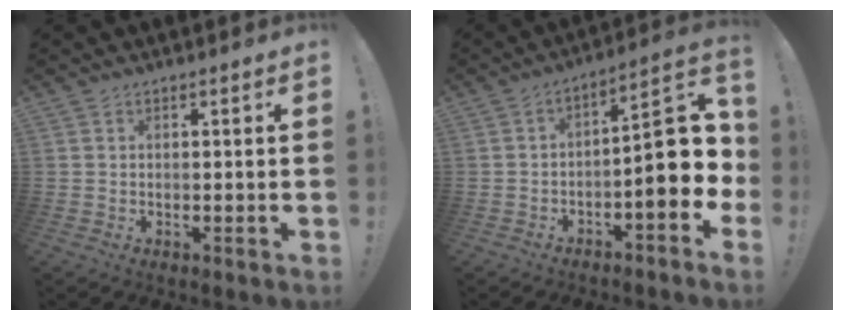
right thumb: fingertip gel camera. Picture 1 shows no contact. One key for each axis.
{"total": 14.7, "fx": -1.7, "fy": 4.8, "fz": 13.8, "tx": -0.169, "ty": 0.008, "tz": -0.025}